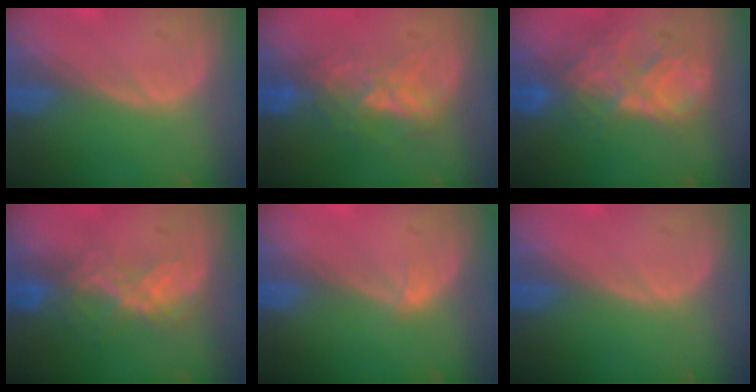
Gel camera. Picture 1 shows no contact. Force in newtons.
{"total": 6.6, "press": 5.9, "slide": 2.9}
{"total": 9.2, "press": 7.8, "slide": 4.9}
{"total": 6.6, "press": 5.8, "slide": 3.2}
{"total": 0.7, "press": 0.7, "slide": 0.1}
{"total": 0.0}